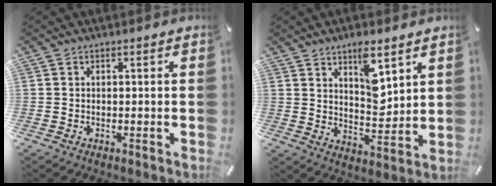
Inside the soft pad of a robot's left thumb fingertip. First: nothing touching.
{"total": 9.7, "force": [5.8, 5.0, 6.0], "torque": [-0.072, -0.043, 0.096]}